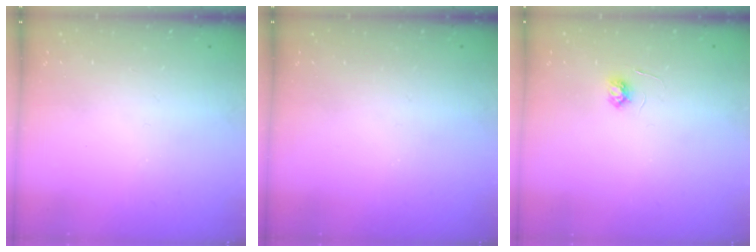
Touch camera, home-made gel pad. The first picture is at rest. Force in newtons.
{"total": 0.0}
{"total": 3.6, "press": 3.6, "slide": 0.5}